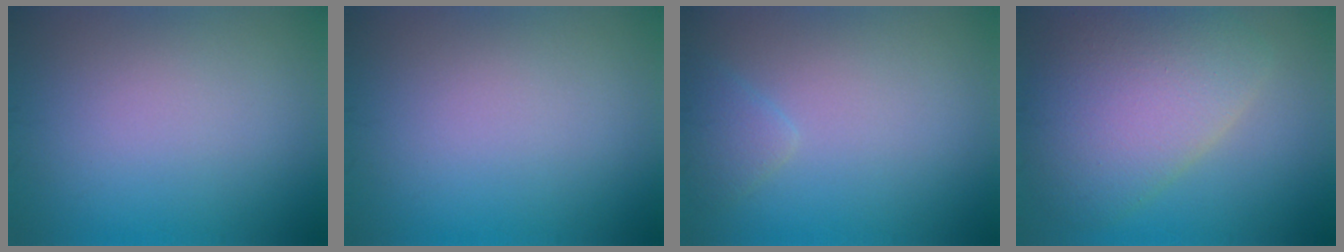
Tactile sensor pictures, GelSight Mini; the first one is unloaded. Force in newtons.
{"total": 0.0}
{"total": 1.5, "press": 1.5, "slide": 0.0}
{"total": 8.2, "press": 8.2, "slide": 0.5}